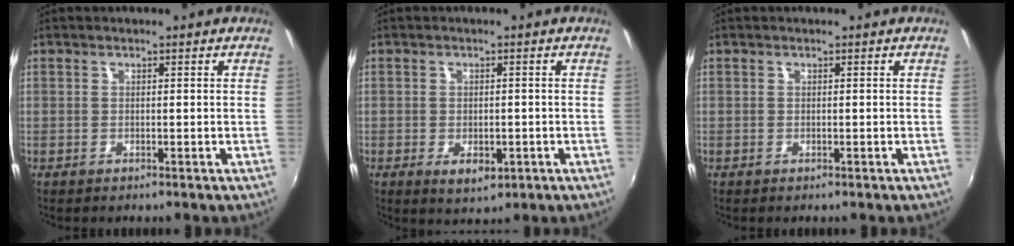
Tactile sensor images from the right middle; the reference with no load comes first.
{"total": 4.3, "force": [-1.5, 2.5, 3.2], "torque": [-0.060, -0.010, -0.019]}
{"total": 0.0}